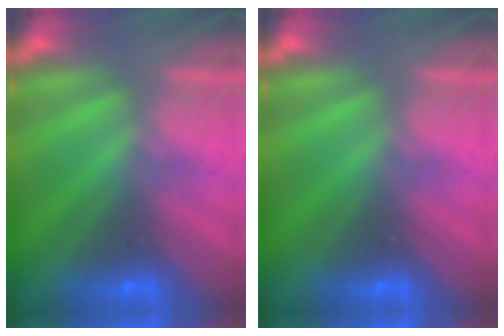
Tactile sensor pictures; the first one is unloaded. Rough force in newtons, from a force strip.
{"total": 0.0}